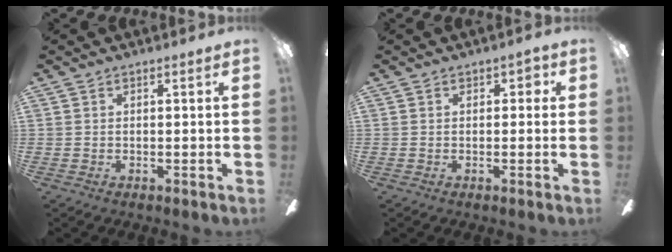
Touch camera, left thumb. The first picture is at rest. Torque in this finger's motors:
{"motor_torque": [0.05, 0.09, -0.20, 0.05, 0.00]}